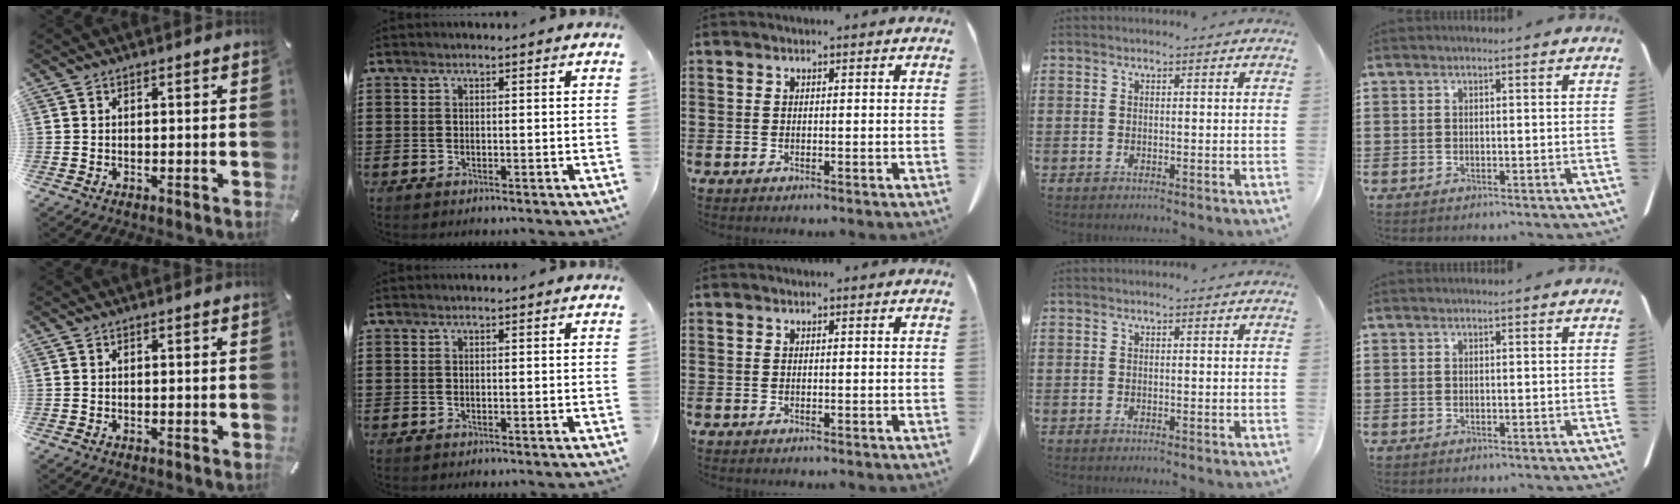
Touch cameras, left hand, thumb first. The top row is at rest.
{}